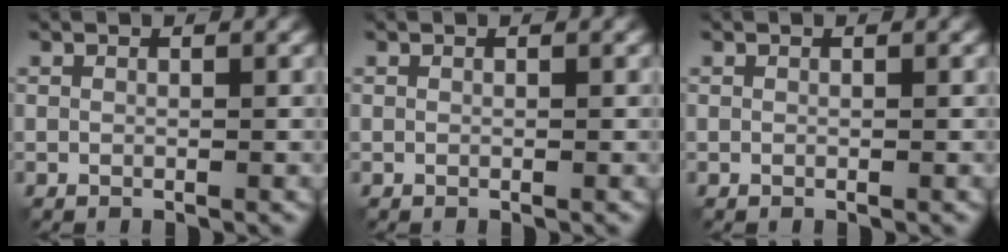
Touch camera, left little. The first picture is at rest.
{"total": 0.0}
{"total": 0.0}